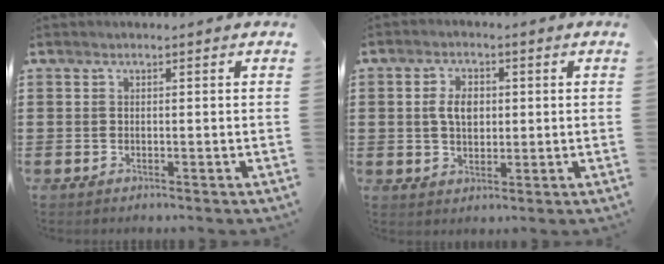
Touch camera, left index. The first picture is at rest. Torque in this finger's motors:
{"motor_torque": [0.44, 0.20, 0.38, 0.05]}